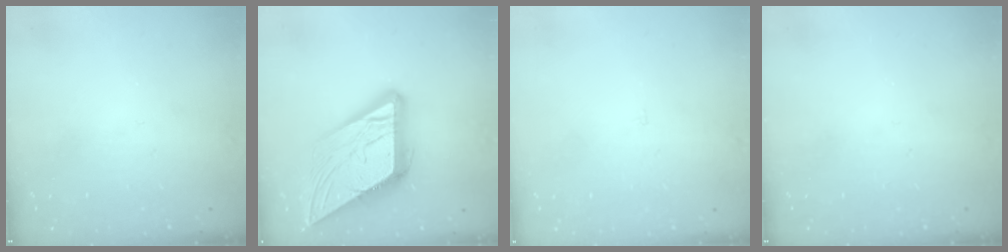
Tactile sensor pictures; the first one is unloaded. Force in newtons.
{"total": 18.7, "press": 18.6, "slide": 2.1}
{"total": 1.8, "press": 1.8, "slide": 0.1}
{"total": 0.0}